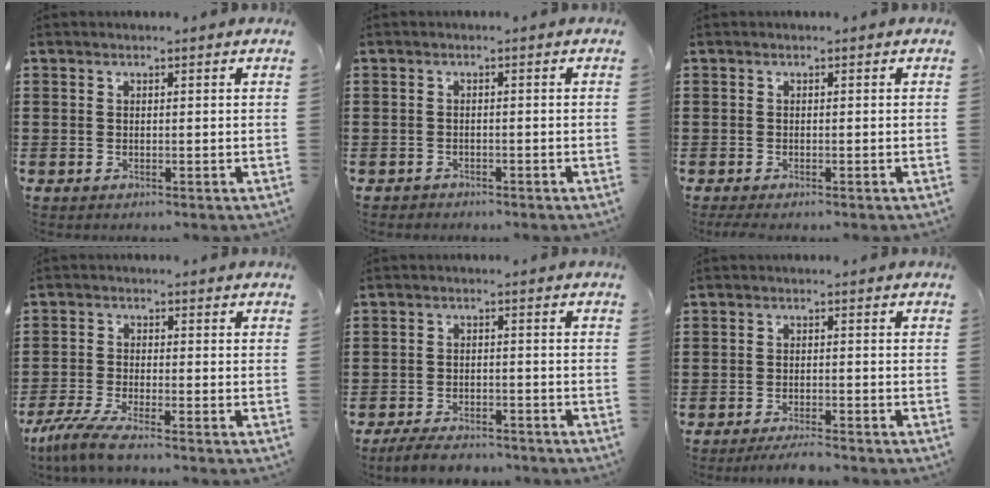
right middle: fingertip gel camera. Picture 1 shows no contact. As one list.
[{"total": 1.0, "force": [-1.0, 0.3, 0.0], "torque": [-0.001, 0.004, -0.023]}, {"total": 0.6, "force": [-0.5, 0.1, 0.3], "torque": [-0.006, -0.004, -0.009]}, {"total": 4.5, "force": [-3.7, 0.0, 2.5], "torque": [-0.071, -0.019, -0.078]}, {"total": 4.1, "force": [-3.8, 0.8, 1.3], "torque": [-0.028, 0.003, -0.076]}, {"total": 2.8, "force": [-2.6, 0.0, 0.9], "torque": [-0.016, 0.003, -0.052]}]